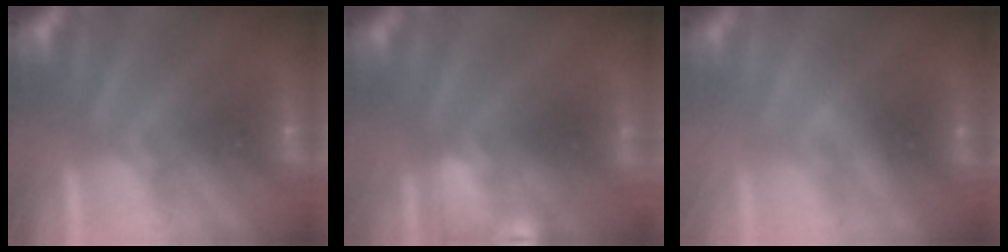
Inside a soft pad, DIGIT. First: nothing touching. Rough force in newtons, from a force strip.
{"total": 8.3}
{"total": 2.2}